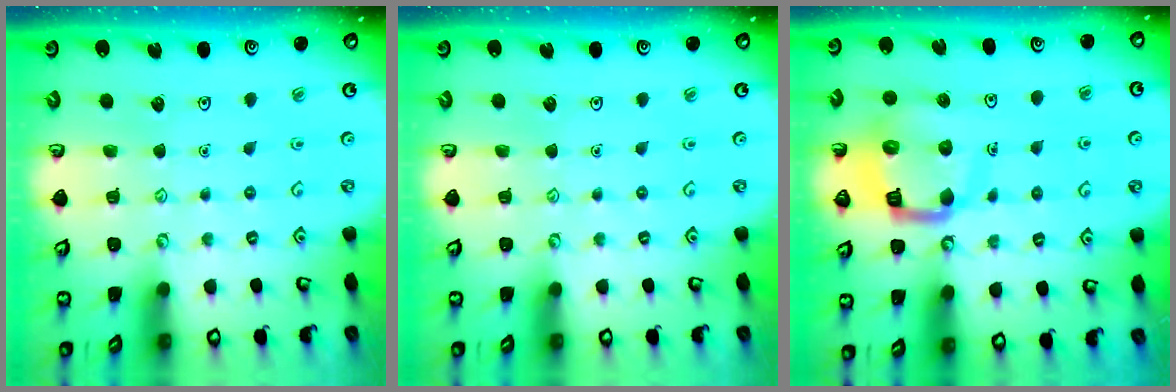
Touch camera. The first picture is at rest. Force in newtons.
{"total": 0.0}
{"total": 12.9, "press": 12.8, "slide": 1.4}